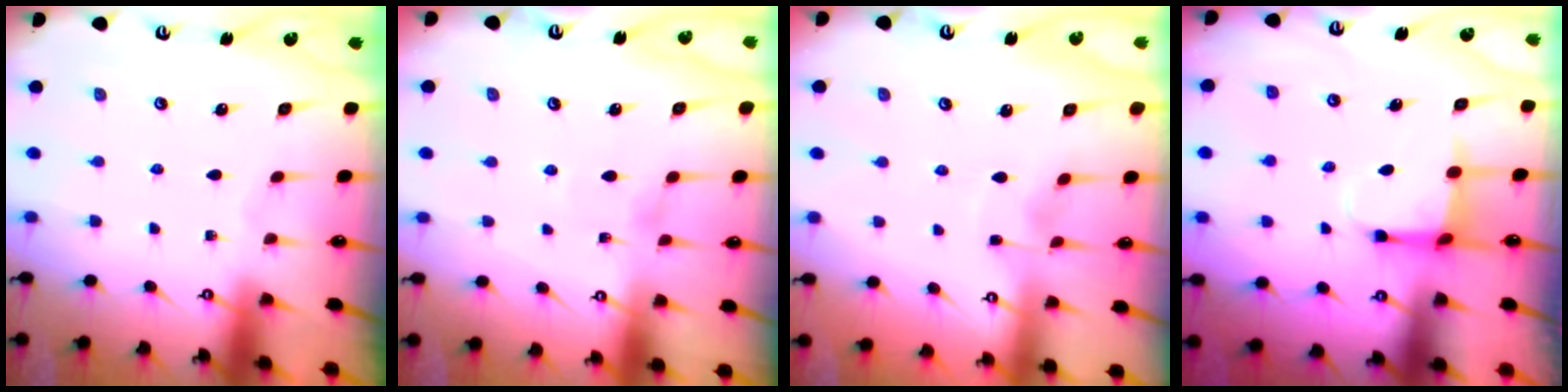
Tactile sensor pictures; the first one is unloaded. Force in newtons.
{"total": 5.3, "press": 5.3, "slide": 0.5}
{"total": 2.9, "press": 2.9, "slide": 0.1}
{"total": 3.8, "press": 3.5, "slide": 1.4}